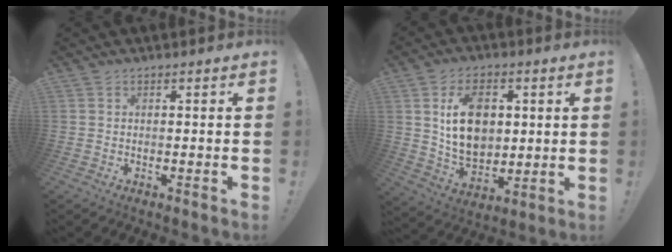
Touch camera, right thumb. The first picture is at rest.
{"total": 14.7, "force": [3.5, 10.5, 9.7], "torque": [-0.144, -0.009, 0.065]}